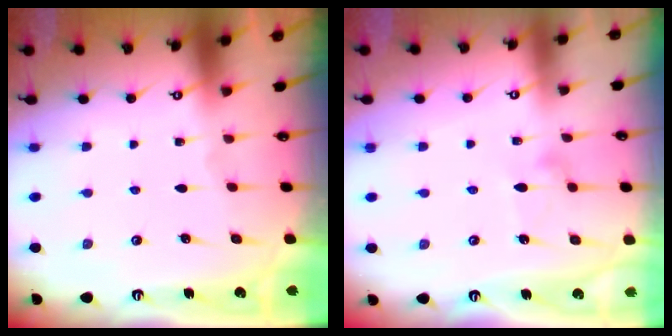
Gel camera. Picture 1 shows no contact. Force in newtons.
{"total": 7.5, "press": 7.5, "slide": 0.4}